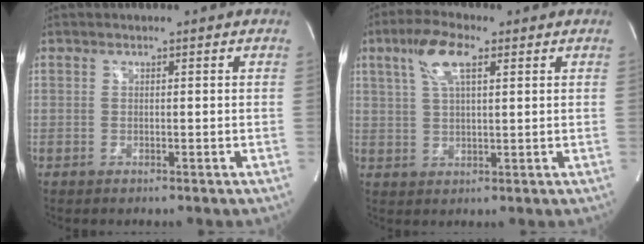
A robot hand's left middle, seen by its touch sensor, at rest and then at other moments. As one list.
[{"total": 7.0, "force": [3.3, 1.8, 5.9], "torque": [-0.122, 0.016, 0.063]}]